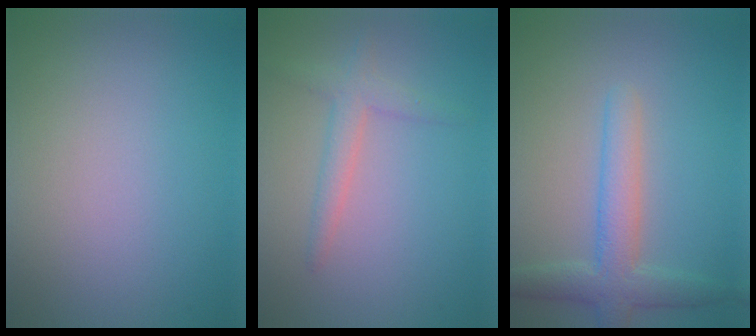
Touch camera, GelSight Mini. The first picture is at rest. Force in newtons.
{"total": 2.3, "press": 2.3, "slide": 0.1}
{"total": 3.9, "press": 3.9, "slide": 0.2}